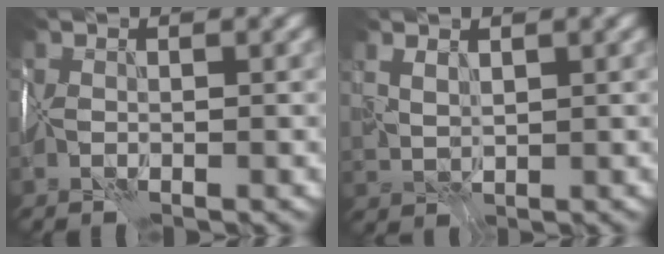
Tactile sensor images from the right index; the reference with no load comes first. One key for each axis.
{"total": 2.4, "fx": 1.7, "fy": 1.2, "fz": 1.2, "tx": -0.024, "ty": 0.003, "tz": 0.044}